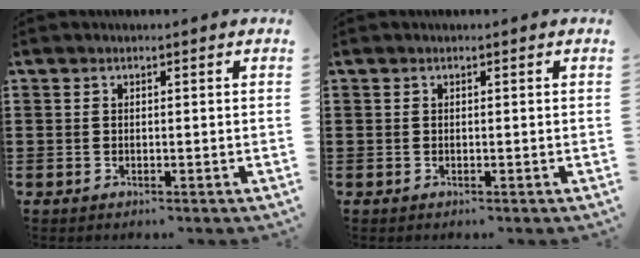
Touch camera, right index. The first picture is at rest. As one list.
[{"total": 0.0}]